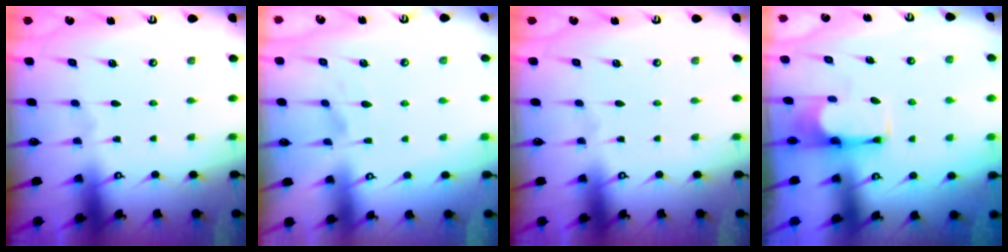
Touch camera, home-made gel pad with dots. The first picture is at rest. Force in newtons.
{"total": 2.2, "press": 1.9, "slide": 1.1}
{"total": 0.0}
{"total": 2.3, "press": 2.3, "slide": 0.4}